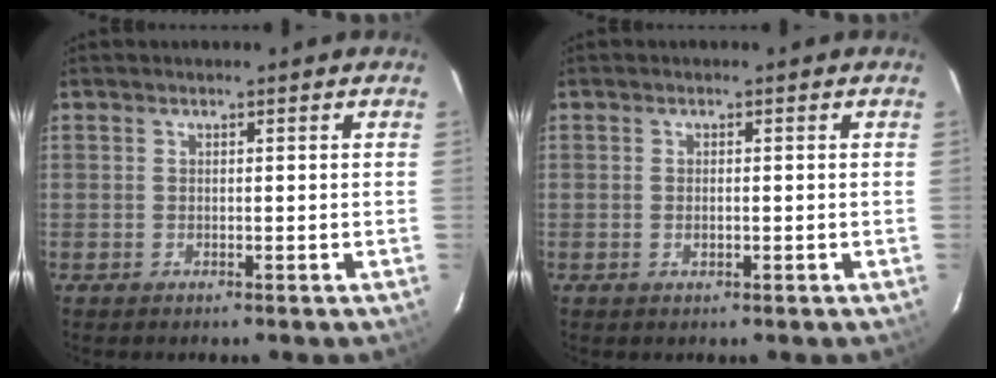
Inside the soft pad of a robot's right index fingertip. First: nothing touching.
{"total": 1.1, "force": [-0.2, 0.5, 0.9], "torque": [-0.018, 0.001, -0.004]}